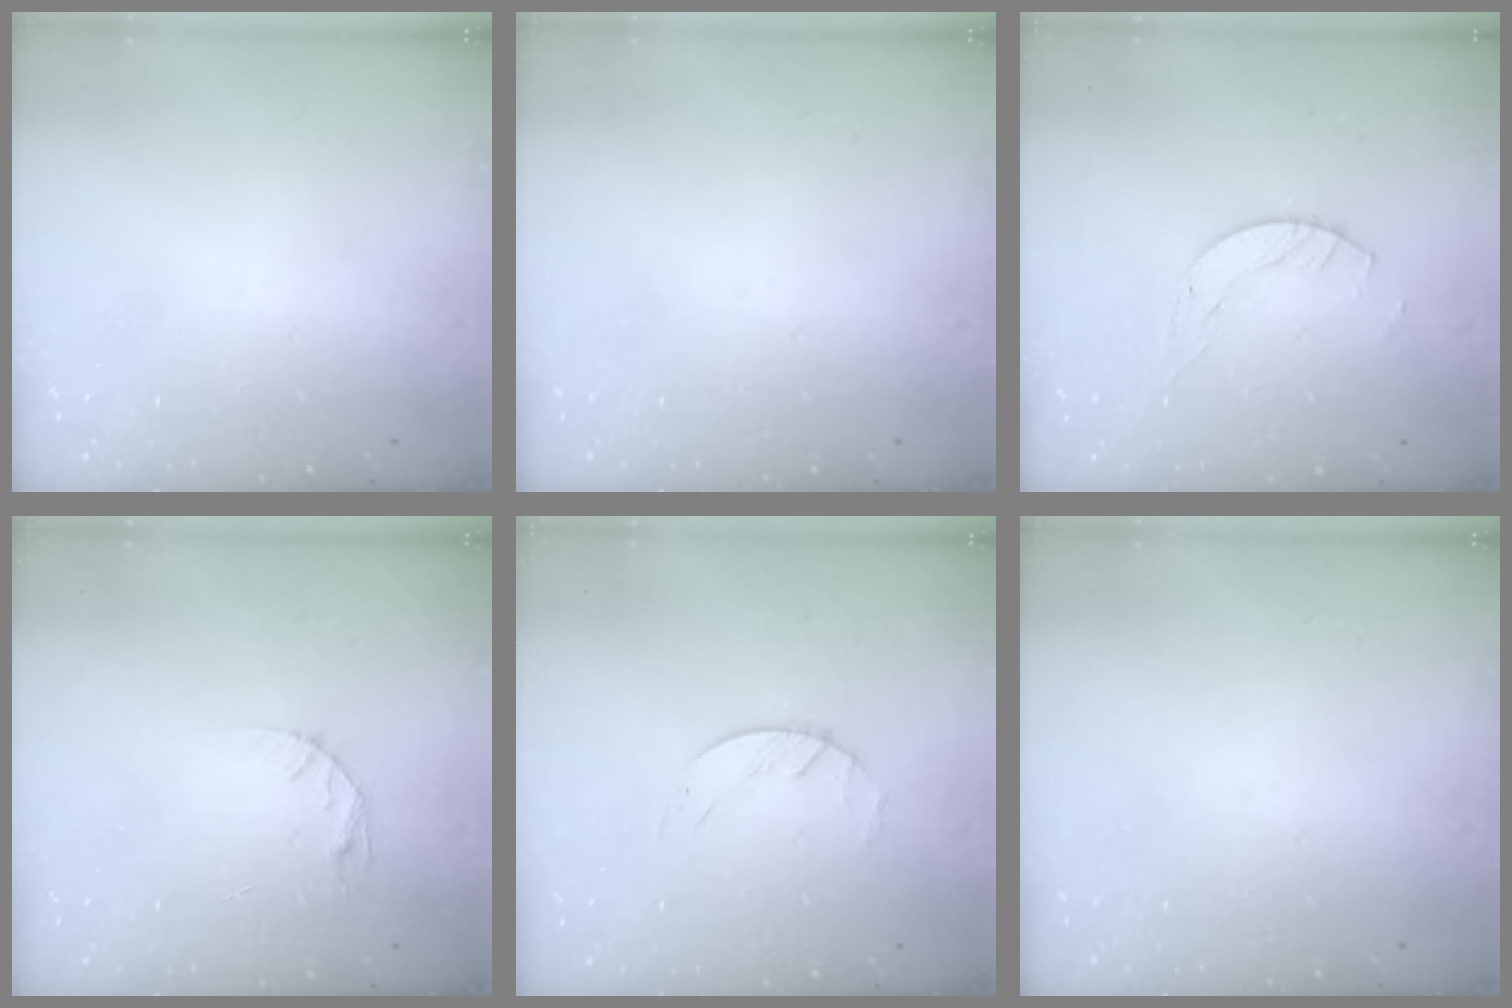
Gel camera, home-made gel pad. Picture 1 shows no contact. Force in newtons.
{"total": 0.0}
{"total": 4.1, "press": 4.1, "slide": 0.2}
{"total": 5.3, "press": 5.3, "slide": 0.6}
{"total": 2.2, "press": 2.2, "slide": 0.4}
{"total": 0.0}